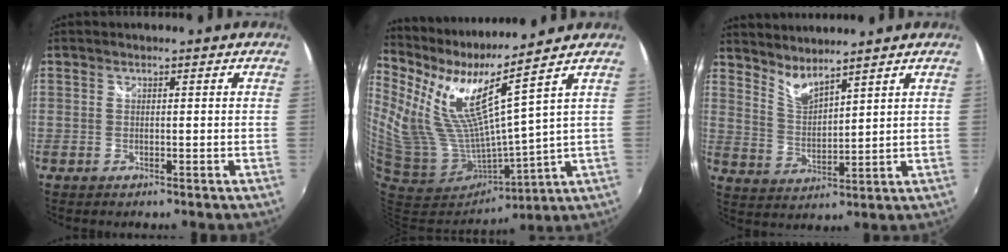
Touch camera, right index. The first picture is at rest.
{"total": 14.5, "force": [9.4, 0.5, 11.1], "torque": [-0.182, -0.021, 0.205]}
{"total": 5.7, "force": [5.1, 0.6, 2.3], "torque": [-0.042, -0.008, 0.101]}